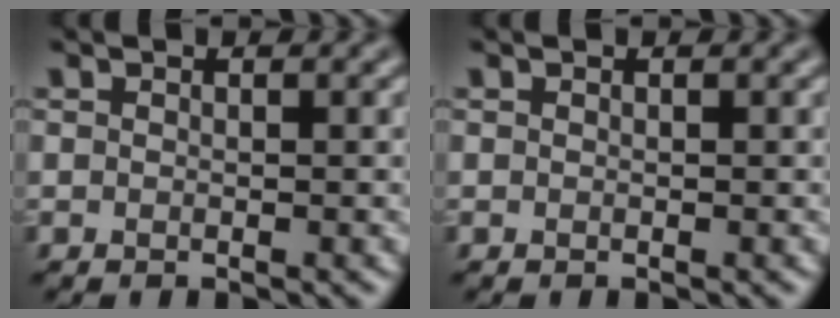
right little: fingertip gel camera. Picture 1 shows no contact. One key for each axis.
{"total": 0.0}